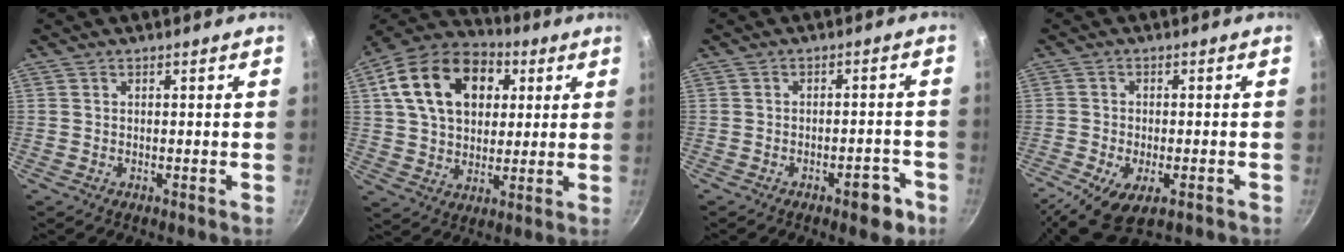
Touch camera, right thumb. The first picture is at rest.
{"total": 20.3, "force": [6.1, 13.9, 13.4], "torque": [-0.211, 0.009, 0.093]}
{"total": 5.8, "force": [-3.2, 2.5, 4.1], "torque": [-0.031, 0.029, -0.034]}
{"total": 11.5, "force": [-5.6, 5.3, 8.5], "torque": [-0.161, -0.017, -0.094]}